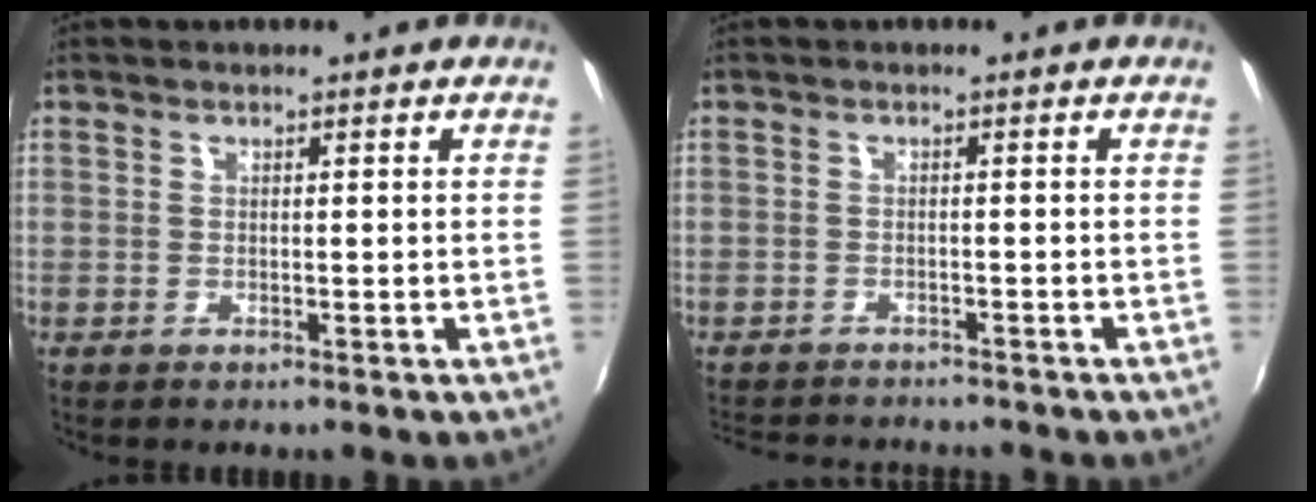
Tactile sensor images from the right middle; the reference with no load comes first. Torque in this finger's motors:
{"motor_torque": [0.11, -0.21, 0.05, 0.05]}